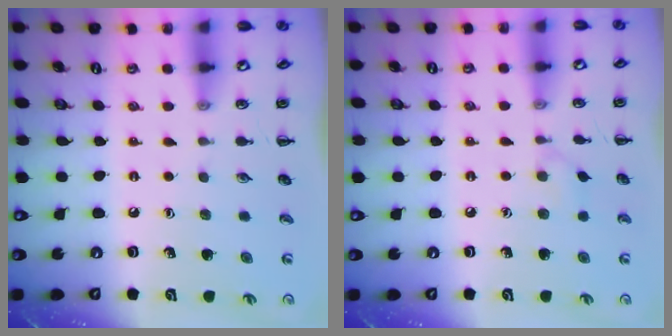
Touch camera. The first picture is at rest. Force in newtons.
{"total": 4.2, "press": 3.9, "slide": 1.6}